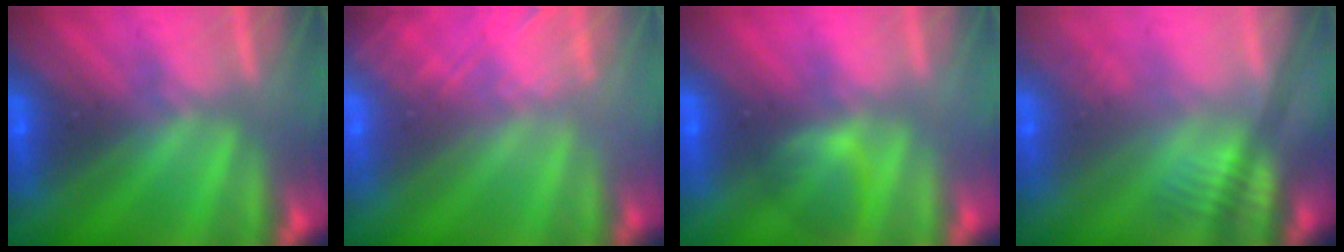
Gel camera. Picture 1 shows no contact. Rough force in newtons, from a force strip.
{"total": 6.1}
{"total": 2.1}
{"total": 2.5}